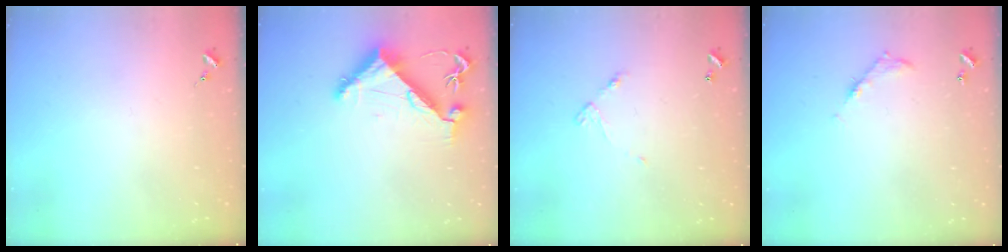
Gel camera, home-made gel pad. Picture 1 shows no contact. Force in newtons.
{"total": 7.1, "press": 7.1, "slide": 1.1}
{"total": 4.5, "press": 4.5, "slide": 0.3}
{"total": 5.3, "press": 5.3, "slide": 0.4}